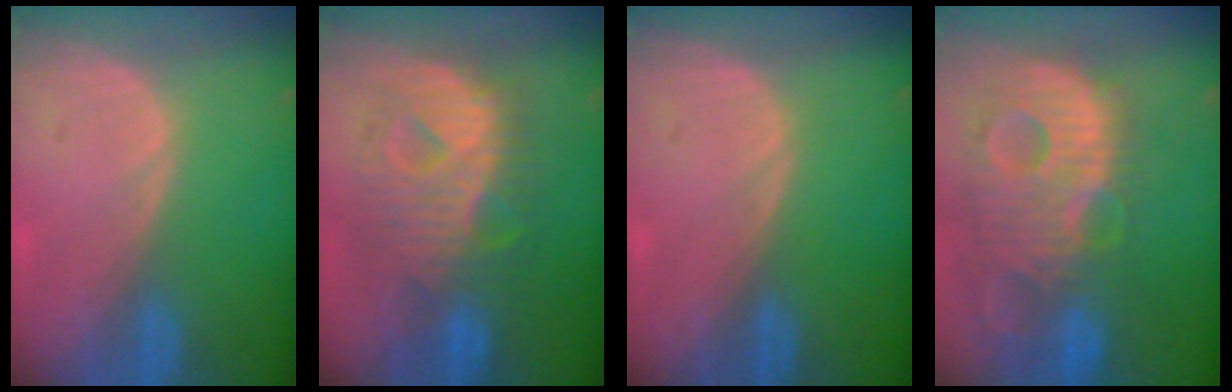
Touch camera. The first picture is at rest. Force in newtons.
{"total": 10.8, "press": 10.7, "slide": 0.9}
{"total": 0.0}
{"total": 13.9, "press": 11.9, "slide": 7.2}